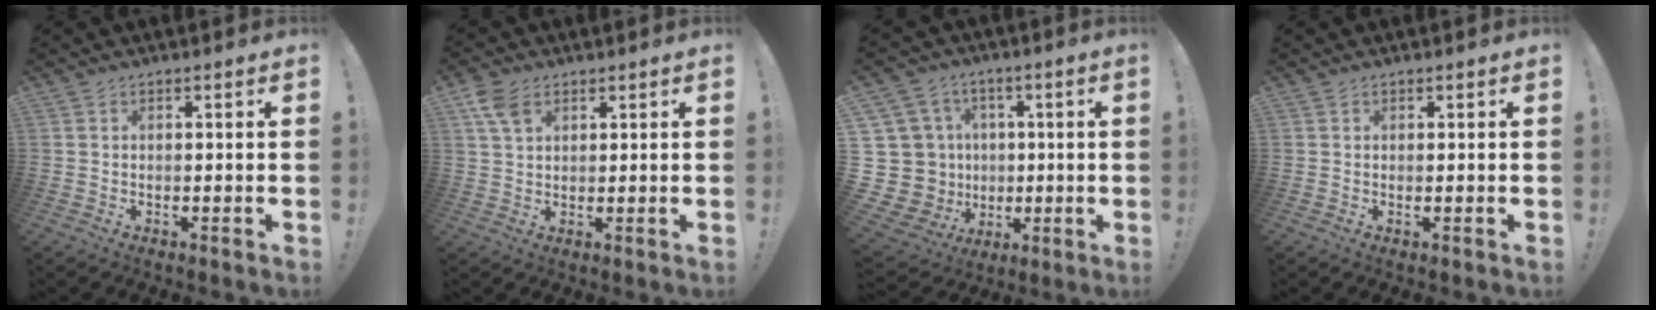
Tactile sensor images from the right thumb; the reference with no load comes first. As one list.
[{"total": 6.1, "force": [3.1, 3.8, 3.6], "torque": [-0.059, -0.008, 0.062]}, {"total": 18.8, "force": [0.6, 16.4, 9.1], "torque": [-0.192, -0.001, 0.057]}, {"total": 0.0}]